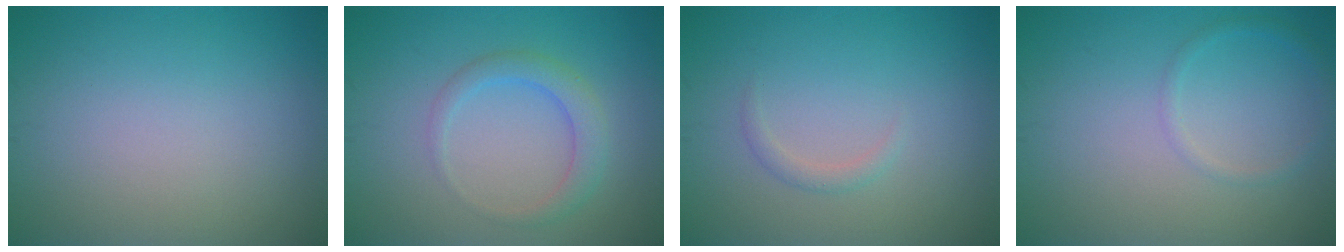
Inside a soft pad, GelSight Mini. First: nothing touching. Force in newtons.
{"total": 2.6, "press": 2.6, "slide": 0.1}
{"total": 1.0, "press": 1.0, "slide": 0.0}
{"total": 1.1, "press": 1.1, "slide": 0.1}